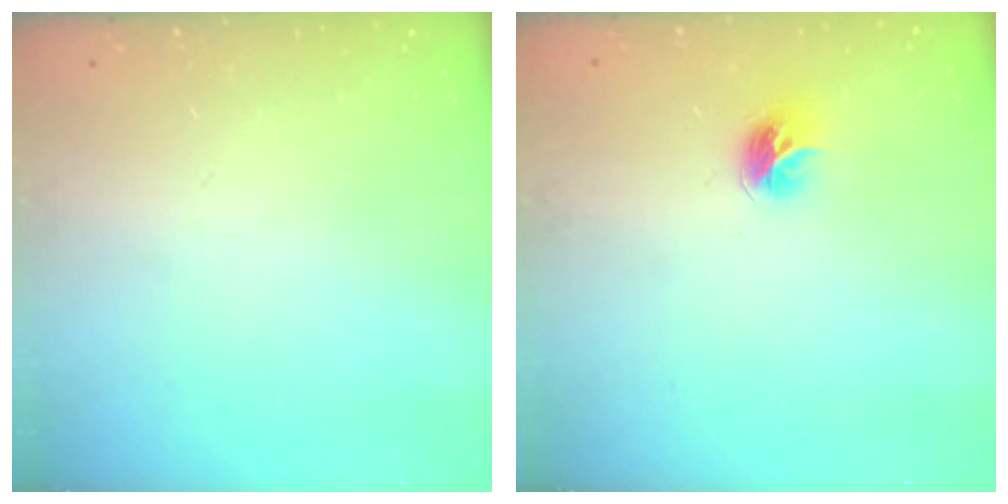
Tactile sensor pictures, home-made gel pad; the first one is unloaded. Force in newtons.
{"total": 7.5, "press": 7.5, "slide": 0.4}